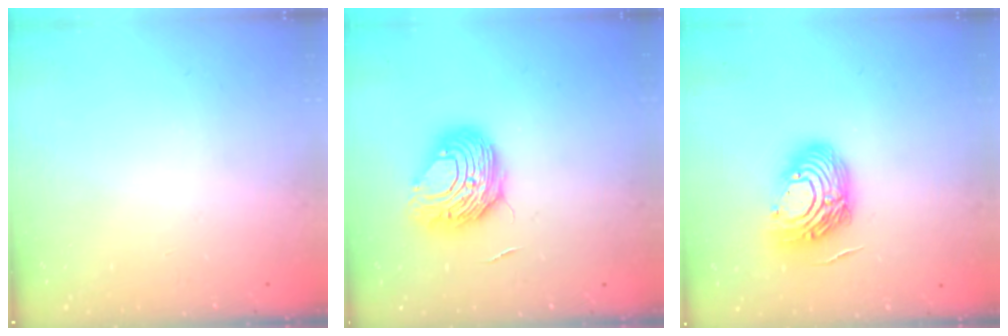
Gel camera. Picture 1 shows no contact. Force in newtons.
{"total": 9.6, "press": 9.5, "slide": 0.7}
{"total": 13.3, "press": 13.1, "slide": 2.3}